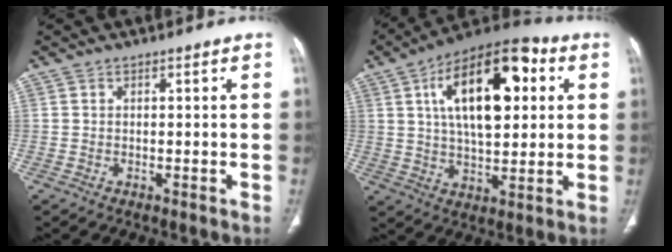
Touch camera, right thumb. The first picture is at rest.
{"total": 21.1, "force": [5.8, 10.1, 17.6], "torque": [-0.256, 0.007, 0.083]}